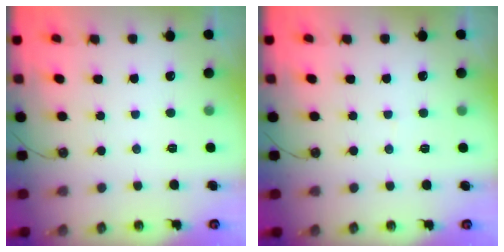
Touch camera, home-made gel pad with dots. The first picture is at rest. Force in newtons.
{"total": 1.8, "press": 1.7, "slide": 0.1}